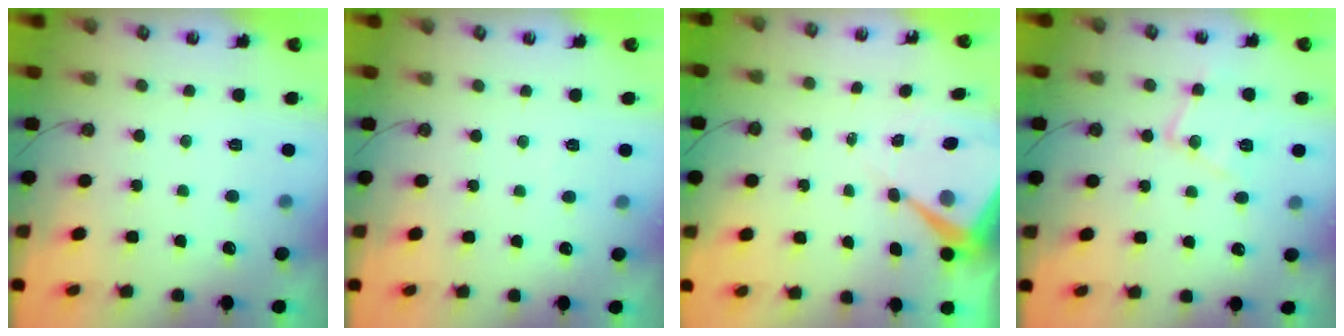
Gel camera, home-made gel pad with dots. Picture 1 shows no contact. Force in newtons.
{"total": 2.6, "press": 2.6, "slide": 0.5}
{"total": 9.1, "press": 9.0, "slide": 0.8}
{"total": 11.3, "press": 11.3, "slide": 0.8}